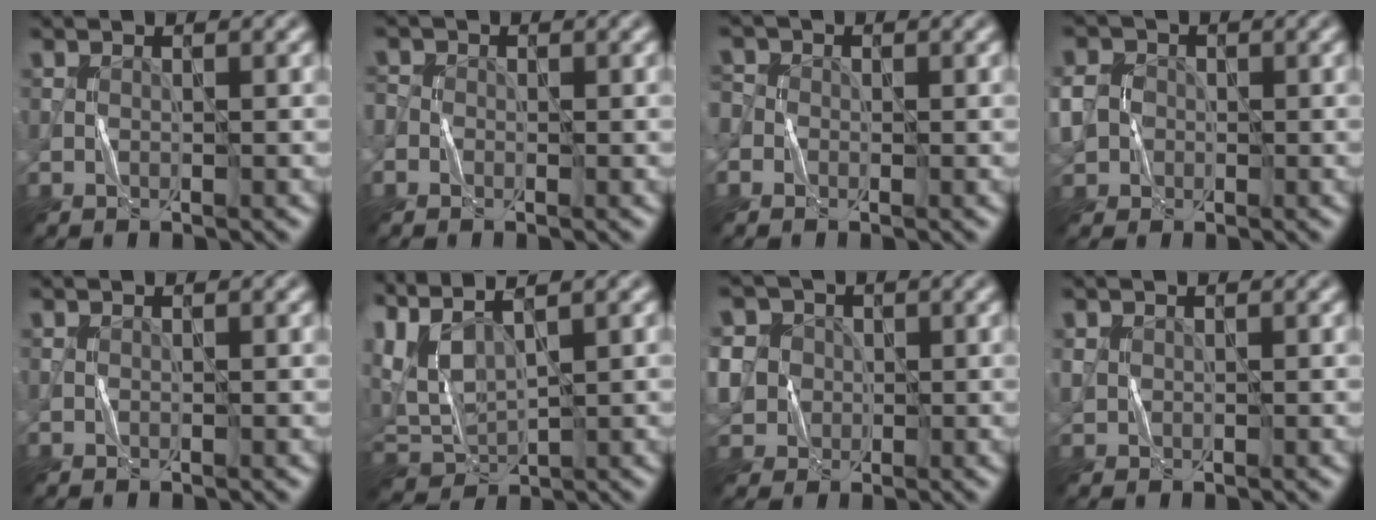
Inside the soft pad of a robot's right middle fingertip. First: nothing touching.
{"total": 0.9, "force": [-0.3, 0.9, 0.1], "torque": [-0.002, 0.000, -0.014]}
{"total": 1.9, "force": [-0.2, 1.8, 0.6], "torque": [-0.008, 0.012, -0.022]}
{"total": 5.3, "force": [-0.6, 4.8, 2.1], "torque": [-0.052, 0.014, -0.032]}
{"total": 0.0}
{"total": 4.2, "force": [2.2, 1.7, 3.2], "torque": [-0.078, 0.005, 0.048]}
{"total": 7.5, "force": [0.5, 6.9, 2.9], "torque": [-0.069, 0.032, -0.012]}
{"total": 0.9, "force": [0.3, 0.9, 0.2], "torque": [-0.005, 0.000, 0.009]}